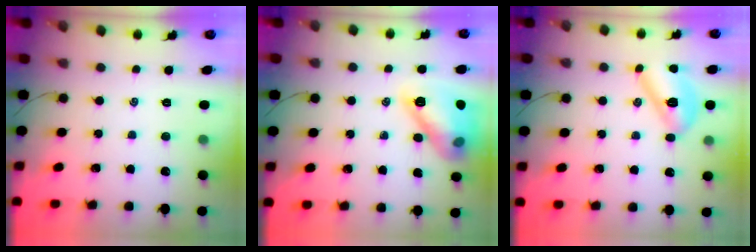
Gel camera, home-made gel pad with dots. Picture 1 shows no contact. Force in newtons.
{"total": 14.3, "press": 14.2, "slide": 1.1}
{"total": 10.5, "press": 10.5, "slide": 0.3}